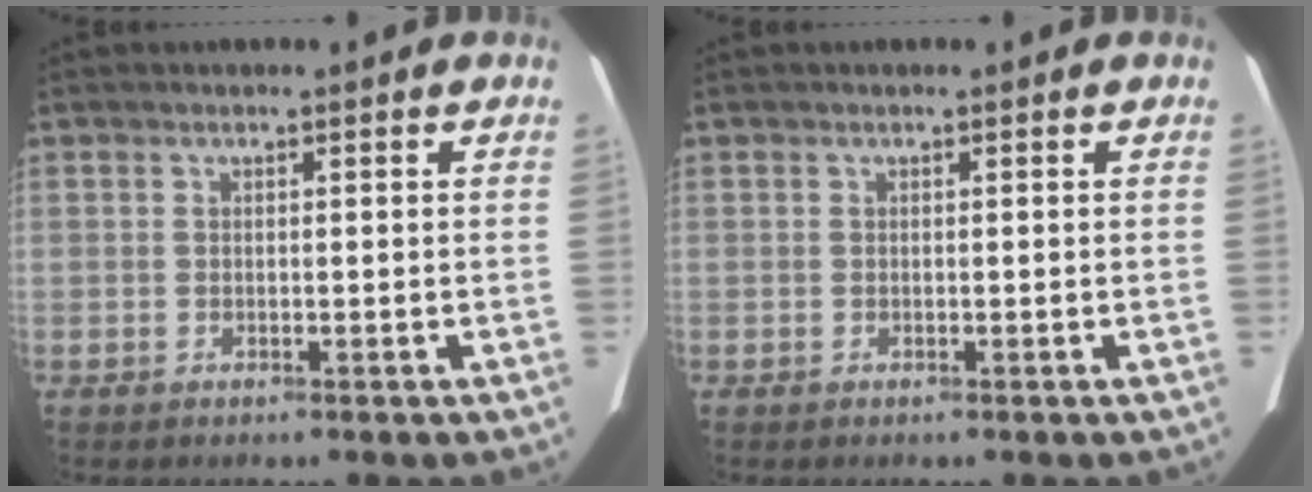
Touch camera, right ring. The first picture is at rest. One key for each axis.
{"total": 0.0}